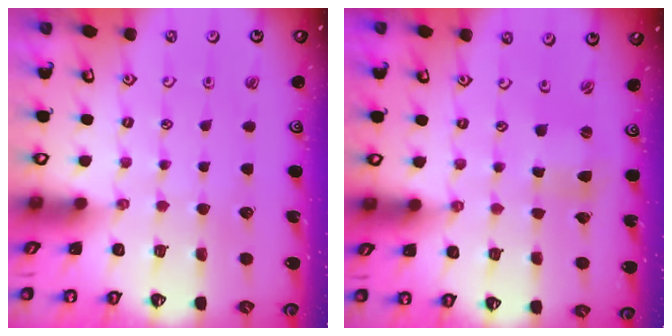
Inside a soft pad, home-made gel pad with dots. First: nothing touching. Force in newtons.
{"total": 1.1, "press": 1.1, "slide": 0.1}